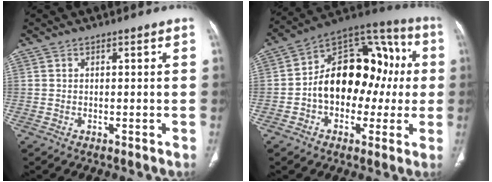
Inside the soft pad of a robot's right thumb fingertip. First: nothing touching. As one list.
[{"total": 19.7, "force": [-0.5, 13.4, 14.4], "torque": [-0.167, 0.061, -0.014]}]